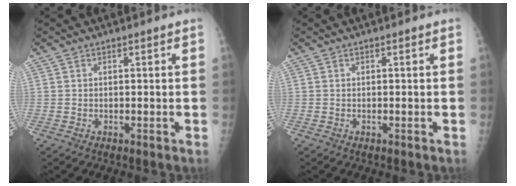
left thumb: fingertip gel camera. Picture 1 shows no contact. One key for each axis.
{"total": 0.0}